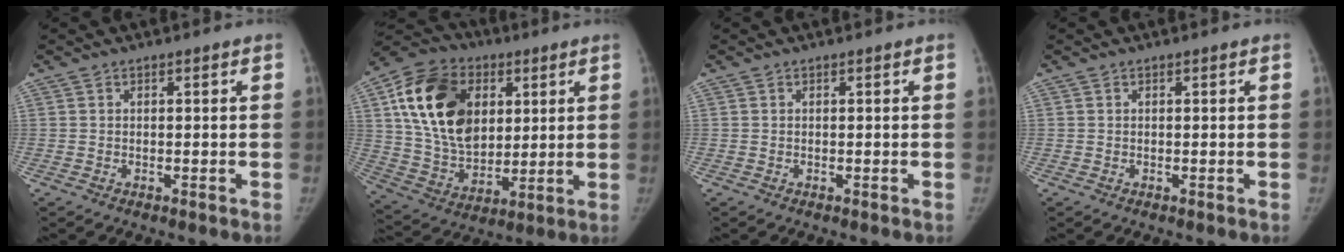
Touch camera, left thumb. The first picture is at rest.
{"total": 22.3, "force": [6.1, 15.7, 14.7], "torque": [-0.250, -0.011, 0.111]}
{"total": 0.0}
{"total": 0.0}